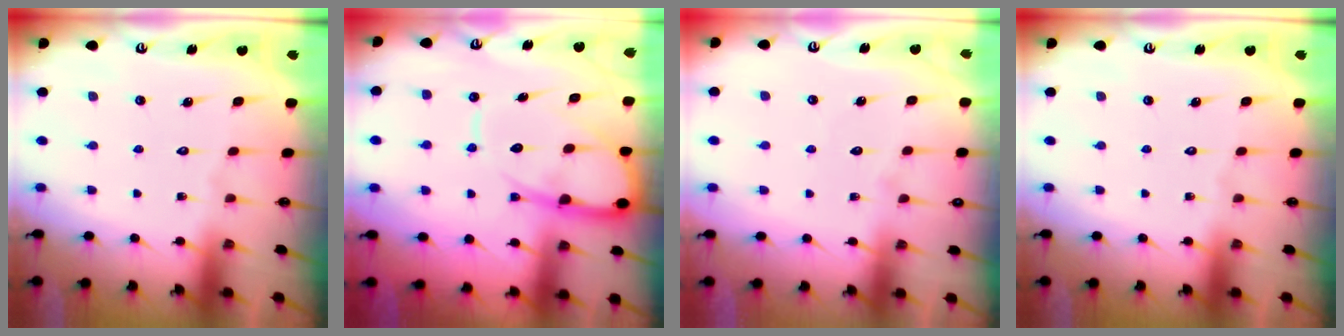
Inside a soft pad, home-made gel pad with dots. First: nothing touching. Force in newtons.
{"total": 11.5, "press": 11.4, "slide": 1.4}
{"total": 3.8, "press": 3.8, "slide": 0.4}
{"total": 0.0}